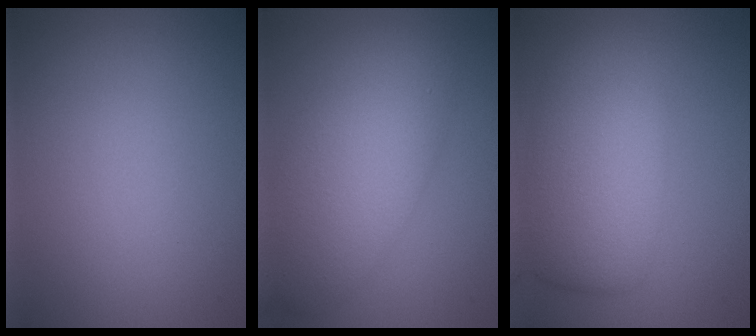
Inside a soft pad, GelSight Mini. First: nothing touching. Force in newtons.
{"total": 8.5, "press": 8.5, "slide": 0.2}
{"total": 7.5, "press": 7.5, "slide": 0.4}